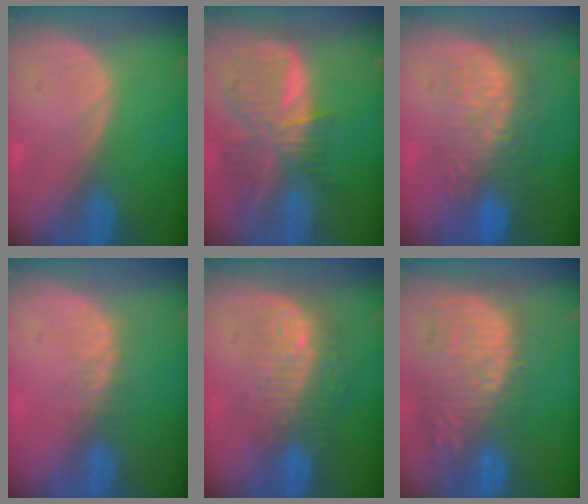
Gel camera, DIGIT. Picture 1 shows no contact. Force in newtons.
{"total": 9.2, "press": 8.0, "slide": 4.5}
{"total": 9.5, "press": 8.8, "slide": 3.5}
{"total": 2.8, "press": 2.4, "slide": 1.5}
{"total": 9.0, "press": 8.7, "slide": 2.4}
{"total": 12.7, "press": 11.6, "slide": 5.1}